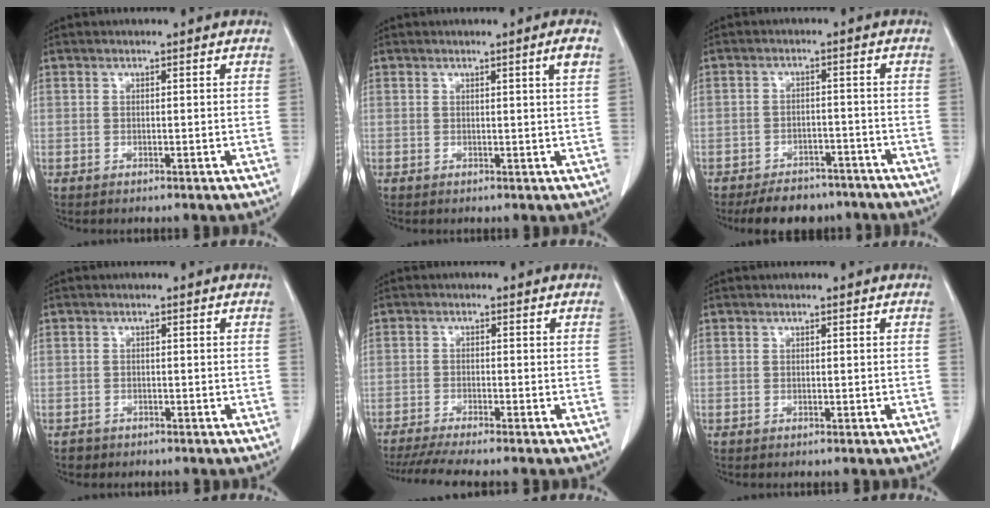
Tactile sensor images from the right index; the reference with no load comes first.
{"total": 1.9, "force": [0.8, -0.5, 1.7], "torque": [-0.023, -0.005, 0.013]}
{"total": 8.6, "force": [-7.3, 3.9, 2.2], "torque": [-0.017, 0.000, -0.100]}
{"total": 1.4, "force": [-0.9, 1.0, -0.2], "torque": [-0.006, 0.003, -0.017]}
{"total": 7.0, "force": [-6.0, -0.1, 3.6], "torque": [-0.051, -0.016, -0.097]}
{"total": 0.0}